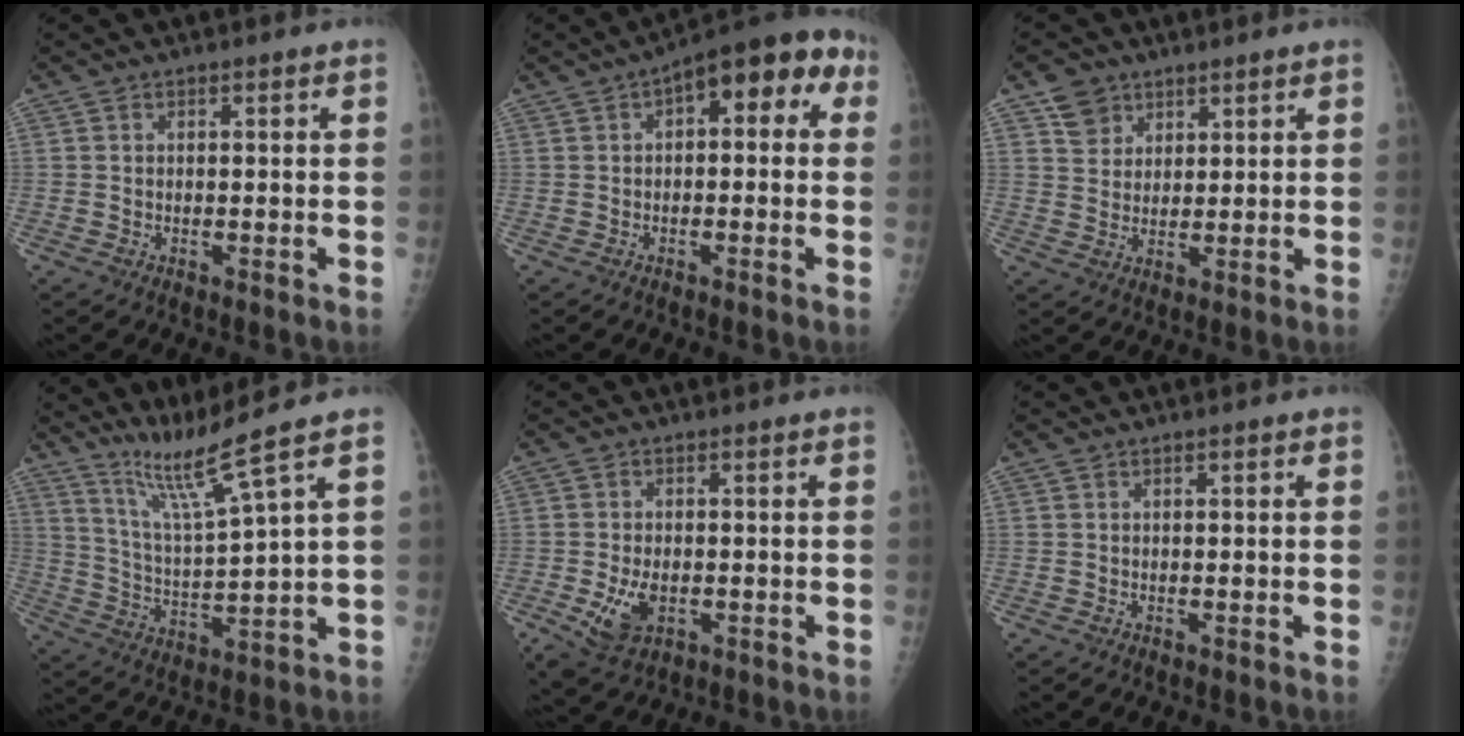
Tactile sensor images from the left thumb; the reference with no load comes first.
{"total": 12.3, "force": [3.4, 5.8, 10.3], "torque": [-0.100, 0.036, 0.034]}
{"total": 4.6, "force": [3.2, 3.3, 0.7], "torque": [0.007, -0.018, 0.063]}
{"total": 9.3, "force": [7.3, -2.4, 5.3], "torque": [-0.100, -0.062, 0.150]}
{"total": 6.1, "force": [-1.8, 3.7, 4.4], "torque": [-0.083, -0.003, -0.023]}
{"total": 0.0}